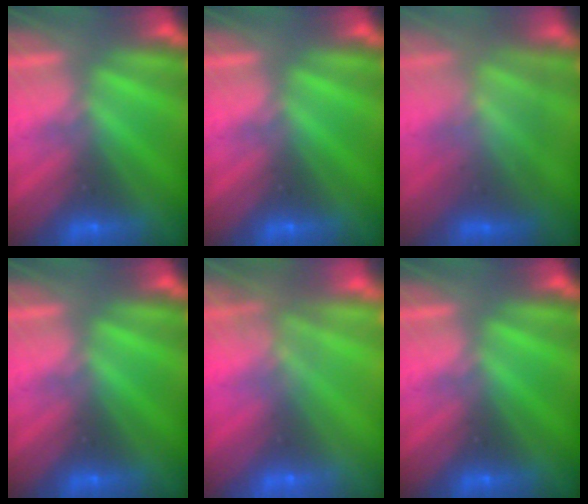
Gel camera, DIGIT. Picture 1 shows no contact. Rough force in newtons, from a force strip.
{"total": 0.0}
{"total": 3.3}
{"total": 0.0}
{"total": 10.8}
{"total": 0.0}